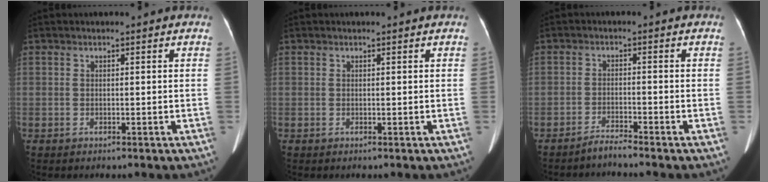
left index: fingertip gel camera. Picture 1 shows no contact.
{"total": 0.0}
{"total": 2.3, "force": [-2.2, -0.6, 0.3], "torque": [-0.010, -0.009, -0.043]}